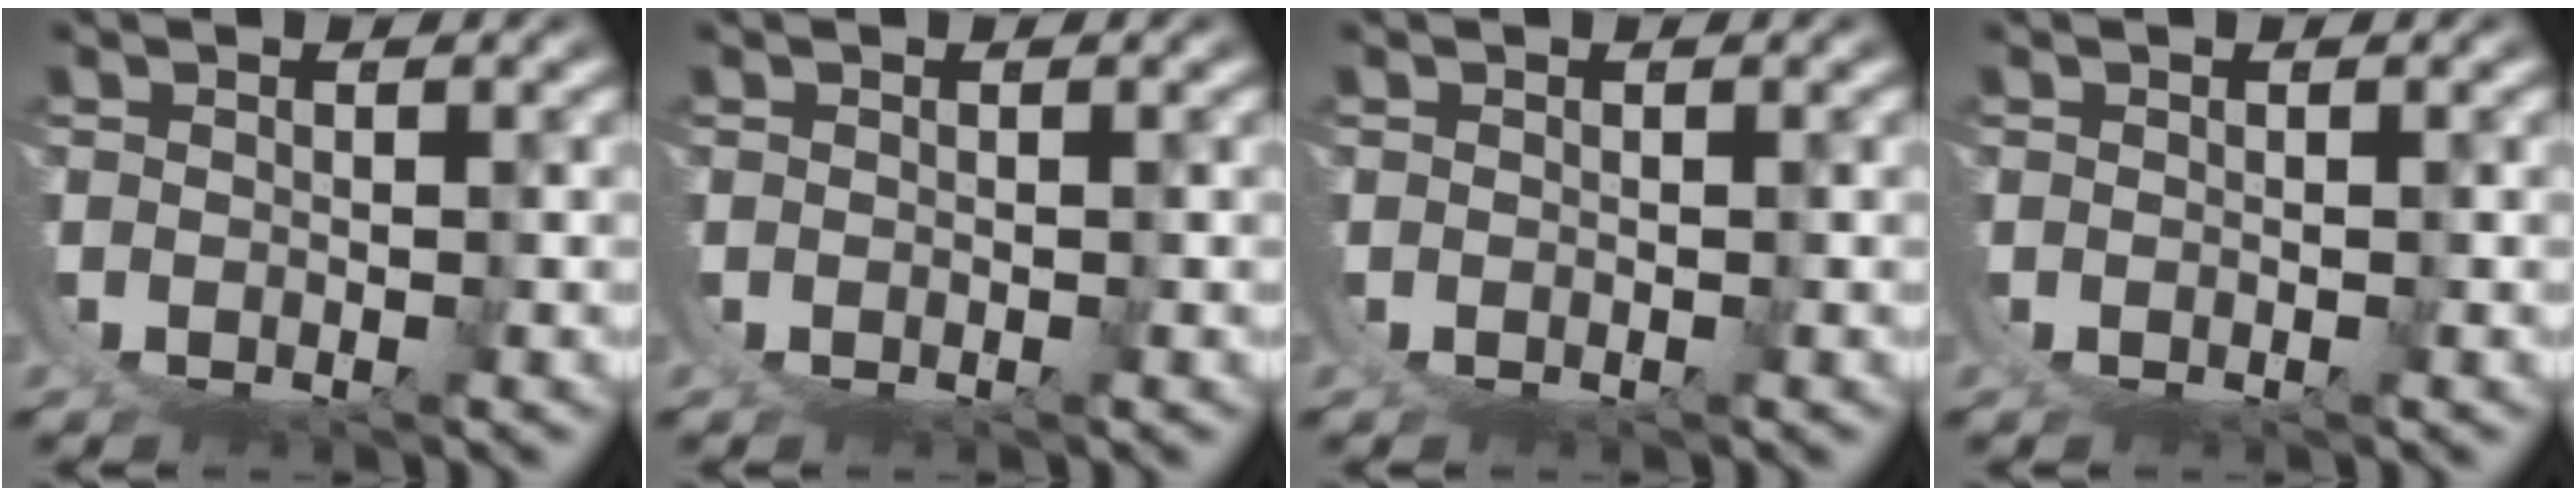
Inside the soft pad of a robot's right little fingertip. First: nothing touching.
{"total": 0.0}
{"total": 0.0}
{"total": 0.0}